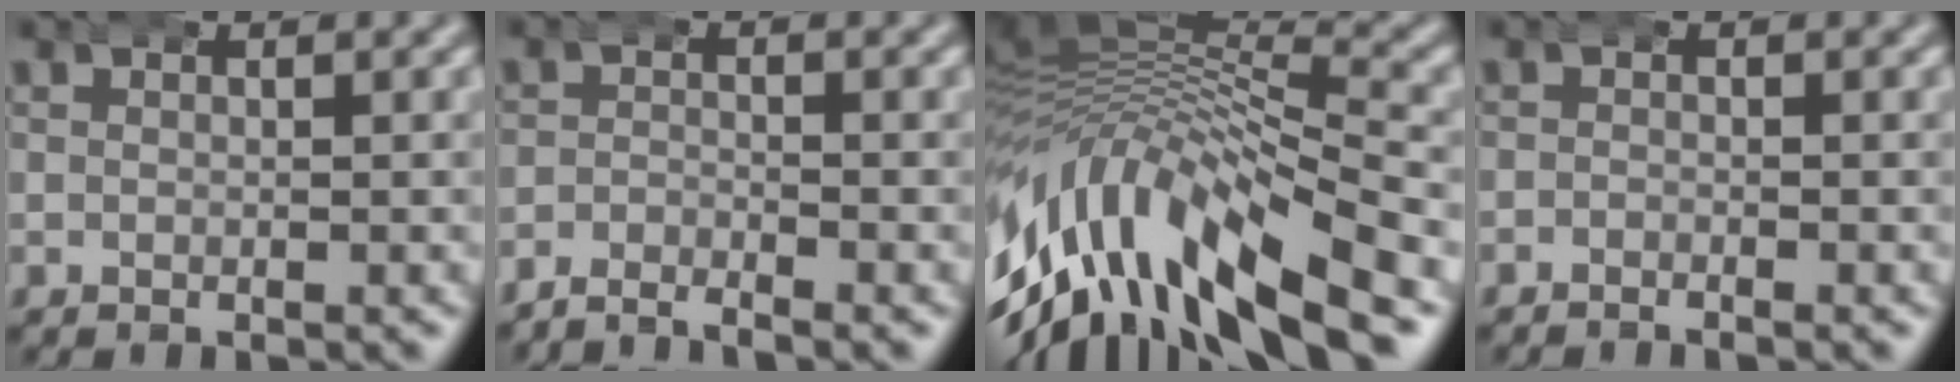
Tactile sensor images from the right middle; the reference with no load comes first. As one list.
[{"total": 3.1, "force": [-3.0, 0.5, 0.4], "torque": [-0.001, -0.006, -0.060]}, {"total": 13.3, "force": [-5.2, 8.9, 8.4], "torque": [-0.172, -0.006, -0.092]}, {"total": 1.0, "force": [-1.0, 0.1, 0.0], "torque": [-0.001, -0.004, -0.021]}]